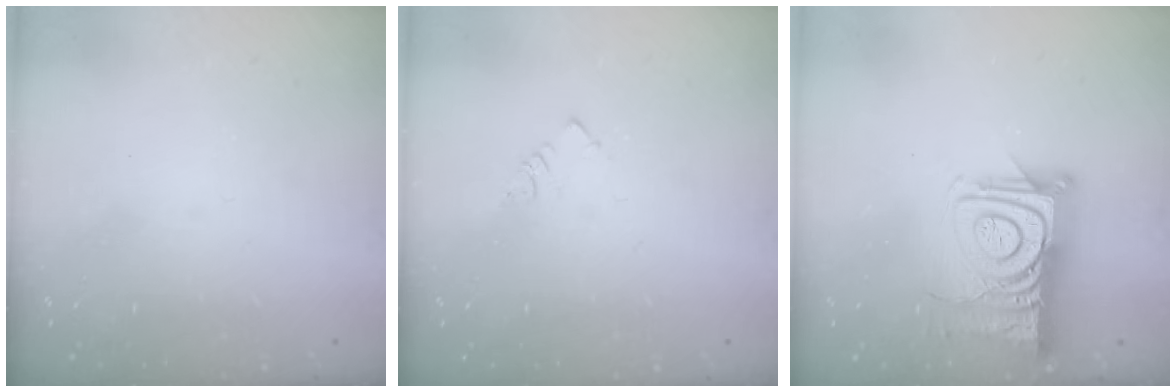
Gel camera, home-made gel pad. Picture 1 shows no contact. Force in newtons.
{"total": 2.9, "press": 2.9, "slide": 0.4}
{"total": 15.1, "press": 15.1, "slide": 1.1}